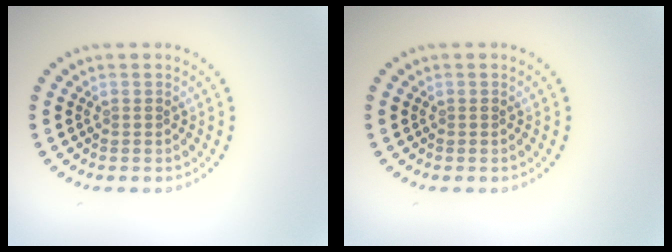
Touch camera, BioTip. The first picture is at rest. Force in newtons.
{"total": 0.0}